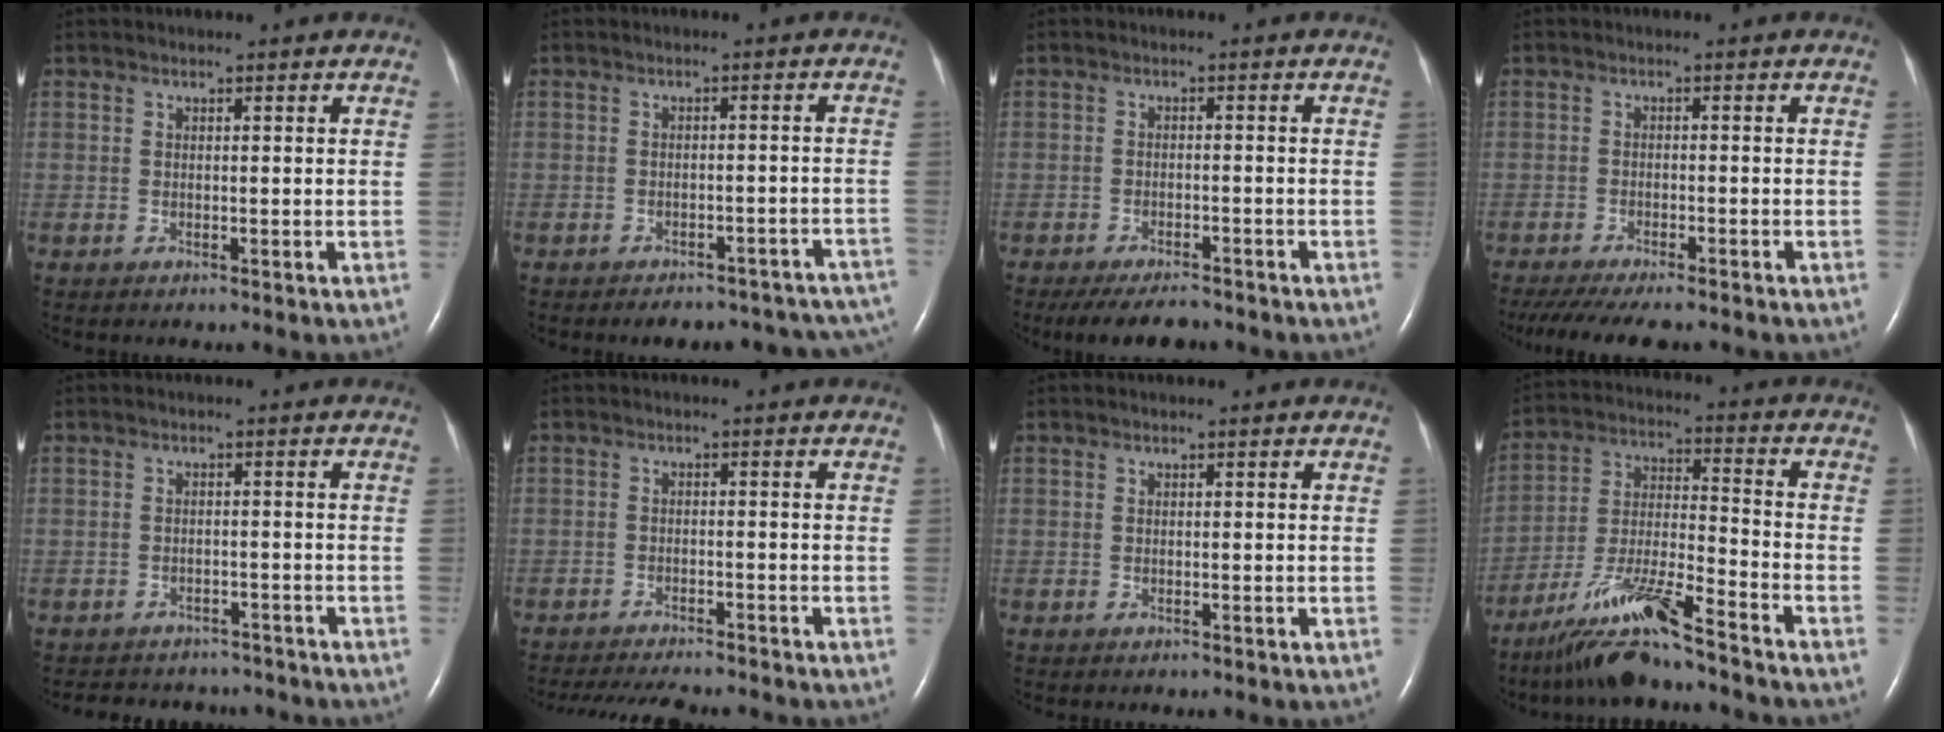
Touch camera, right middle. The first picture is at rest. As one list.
[{"total": 15.6, "force": [-13.8, 5.4, 4.8], "torque": [-0.039, 0.022, -0.145]}, {"total": 7.0, "force": [-6.2, 1.6, 2.8], "torque": [-0.042, -0.014, -0.095]}, {"total": 12.3, "force": [-10.5, 2.2, 6.1], "torque": [-0.103, -0.024, -0.150]}, {"total": 8.6, "force": [-7.9, 3.2, 1.2], "torque": [-0.023, 0.010, -0.093]}, {"total": 11.2, "force": [-10.2, 1.6, 4.5], "torque": [-0.065, -0.016, -0.140]}, {"total": 0.0}, {"total": 12.7, "force": [-9.9, 0.4, 7.8], "torque": [-0.155, -0.020, -0.182]}]